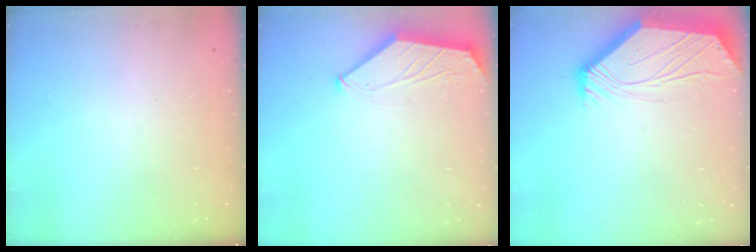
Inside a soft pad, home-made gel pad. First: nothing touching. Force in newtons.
{"total": 1.6, "press": 1.6, "slide": 0.3}
{"total": 3.4, "press": 3.3, "slide": 0.5}